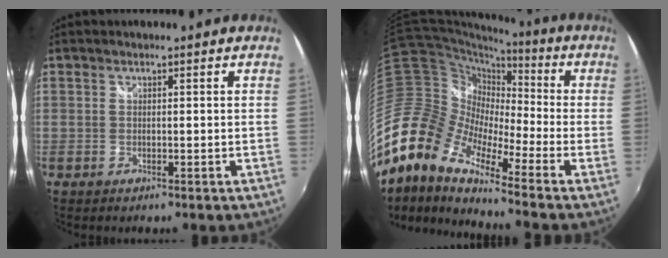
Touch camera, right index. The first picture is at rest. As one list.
[{"total": 17.5, "force": [-9.8, 8.1, 12.1], "torque": [-0.205, -0.015, -0.208]}]